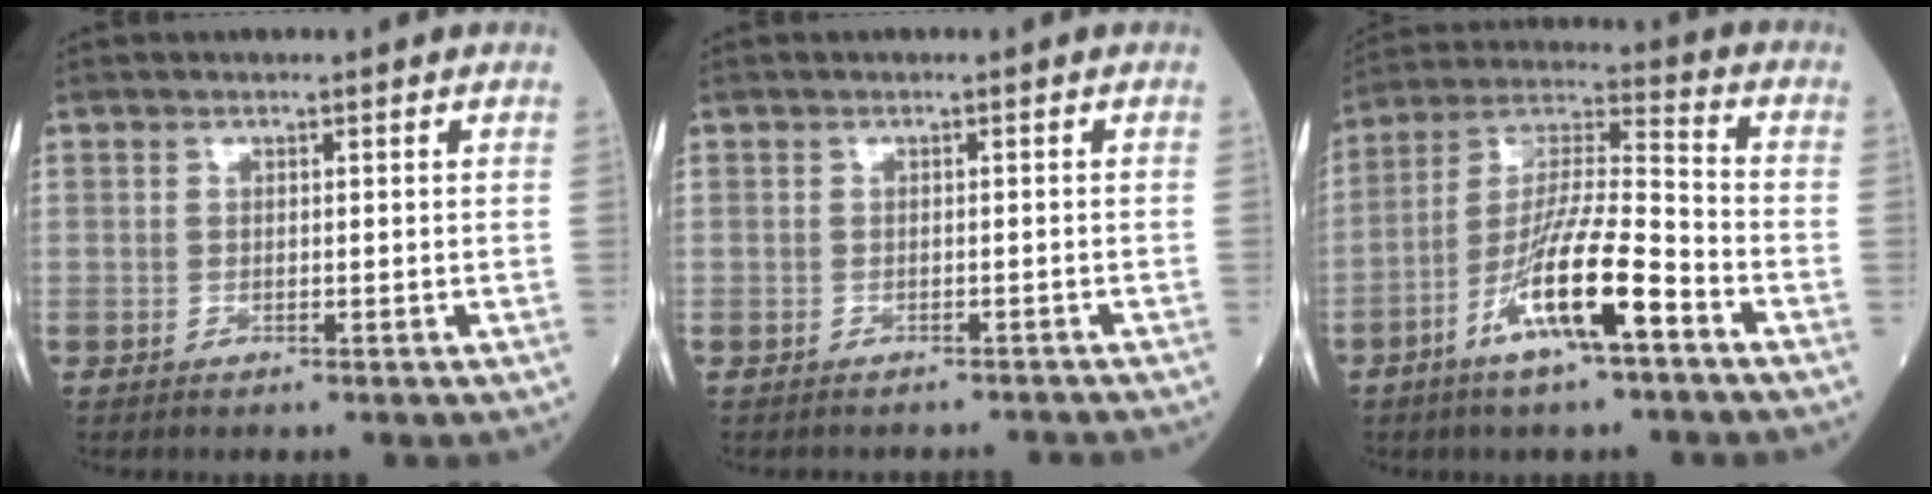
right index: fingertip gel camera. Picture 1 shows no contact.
{"total": 4.9, "force": [-4.7, 1.2, 0.7], "torque": [-0.003, -0.002, -0.050]}
{"total": 14.1, "force": [-6.7, 1.6, 12.3], "torque": [-0.238, -0.005, -0.124]}